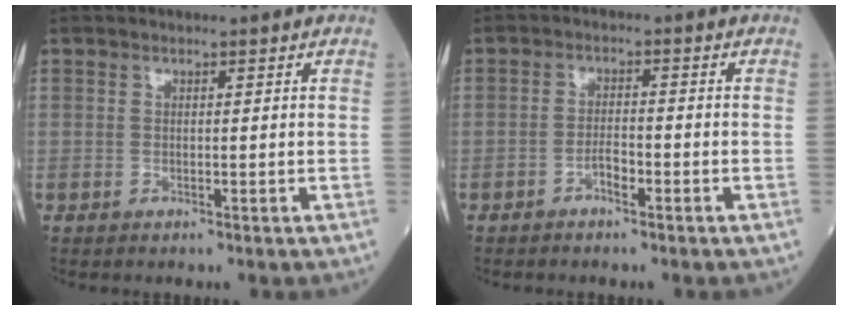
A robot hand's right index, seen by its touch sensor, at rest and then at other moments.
{"total": 2.3, "force": [-1.4, 0.6, 1.7], "torque": [-0.027, 0.004, -0.027]}